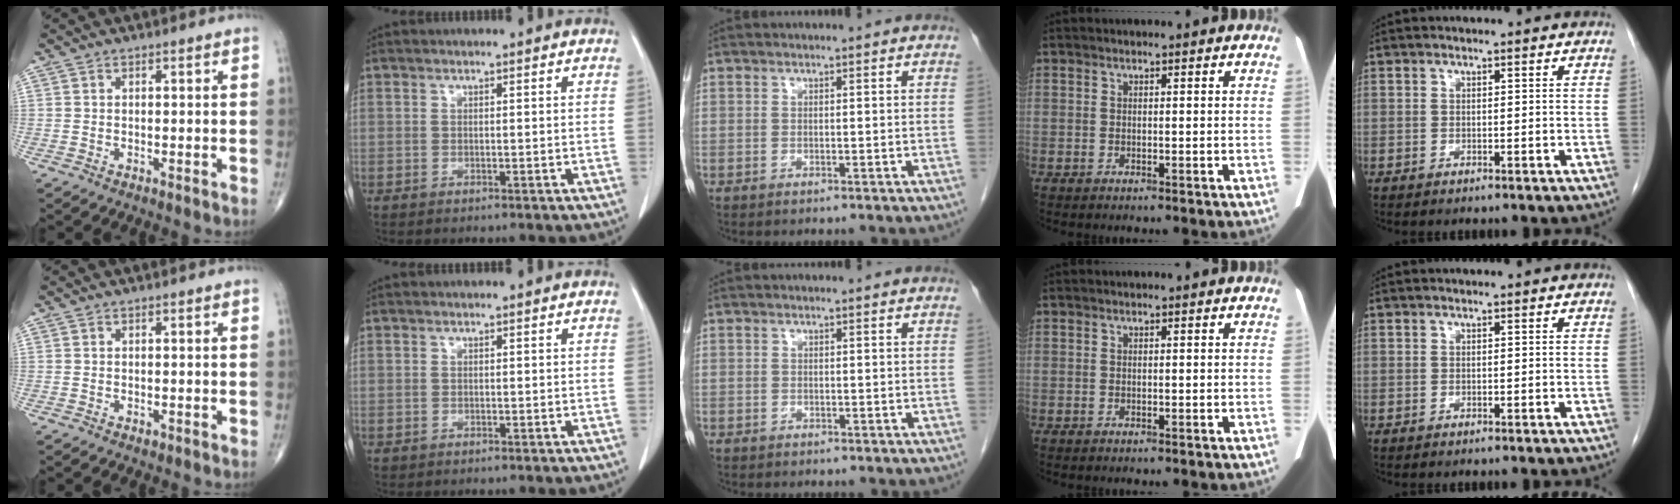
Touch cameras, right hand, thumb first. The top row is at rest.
{"thumb": {"total": 0.5, "force": [-0.3, 0.3, 0.3], "torque": [-0.002, 0.000, -0.005]}, "middle": {"total": 0.9, "force": [-0.7, 0.6, 0.1], "torque": [-0.010, 0.003, -0.012]}}